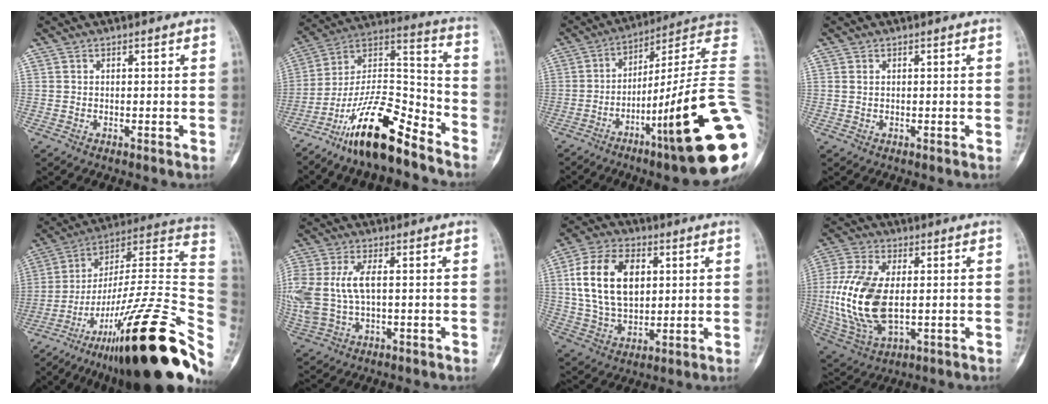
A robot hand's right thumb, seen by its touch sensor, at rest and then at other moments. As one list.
[{"total": 18.7, "force": [-13.2, 5.2, 12.0], "torque": [-0.198, 0.100, -0.234]}, {"total": 27.5, "force": [-6.9, 3.1, 26.4], "torque": [-0.311, 0.026, -0.107]}, {"total": 0.8, "force": [0.3, 0.5, 0.5], "torque": [-0.015, 0.003, 0.008]}, {"total": 33.9, "force": [-15.9, 6.7, 29.2], "torque": [-0.369, 0.063, -0.257]}, {"total": 11.7, "force": [1.0, 6.4, 9.8], "torque": [-0.248, 0.009, 0.027]}, {"total": 16.4, "force": [3.6, 10.4, 12.1], "torque": [-0.204, -0.002, 0.069]}, {"total": 17.7, "force": [-0.1, 9.6, 14.8], "torque": [-0.327, -0.009, 0.009]}]